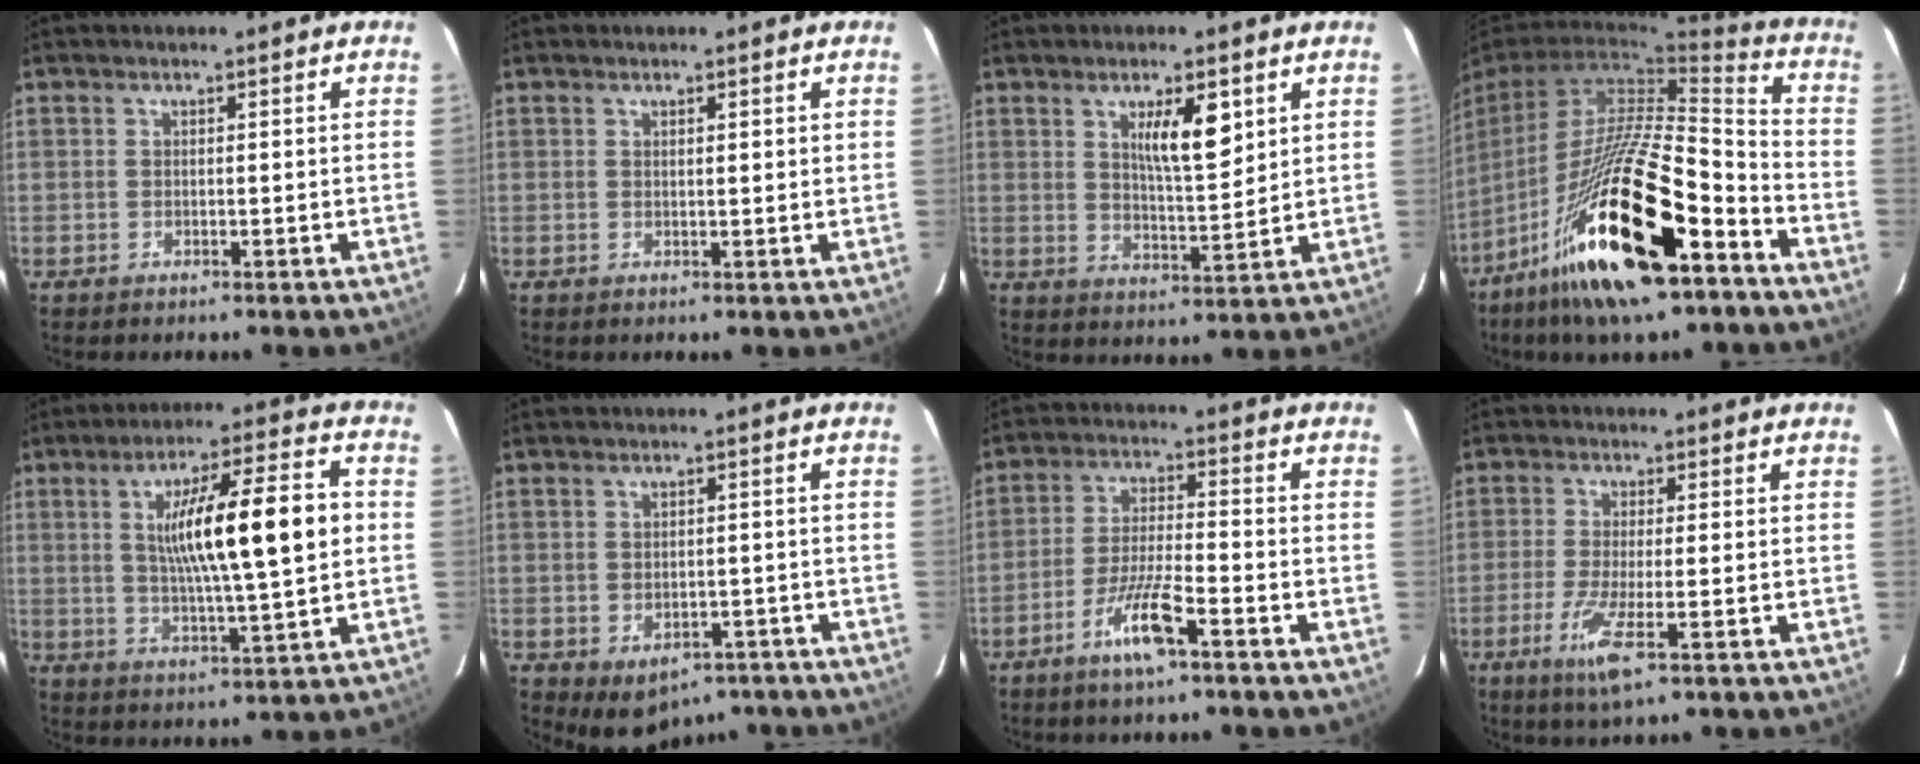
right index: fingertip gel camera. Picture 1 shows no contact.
{"total": 1.1, "force": [0.7, 0.2, 0.8], "torque": [-0.017, 0.002, 0.011]}
{"total": 7.3, "force": [3.3, 1.6, 6.3], "torque": [-0.106, -0.006, 0.057]}
{"total": 26.6, "force": [-14.8, 5.1, 21.6], "torque": [-0.405, -0.048, -0.263]}
{"total": 15.7, "force": [1.9, 1.3, 15.6], "torque": [-0.255, 0.012, 0.032]}
{"total": 6.7, "force": [-4.2, 4.5, 2.7], "torque": [-0.038, 0.009, -0.048]}
{"total": 7.8, "force": [-4.5, 0.5, 6.3], "torque": [-0.125, -0.006, -0.085]}
{"total": 6.1, "force": [-2.9, 0.2, 5.4], "torque": [-0.107, -0.018, -0.053]}